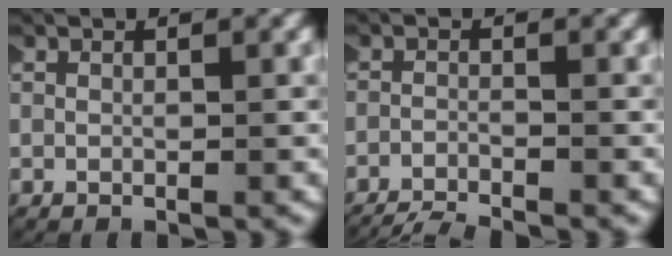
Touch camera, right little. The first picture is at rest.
{"total": 6.6, "force": [-6.4, 1.5, 0.8], "torque": [-0.017, -0.022, -0.096]}